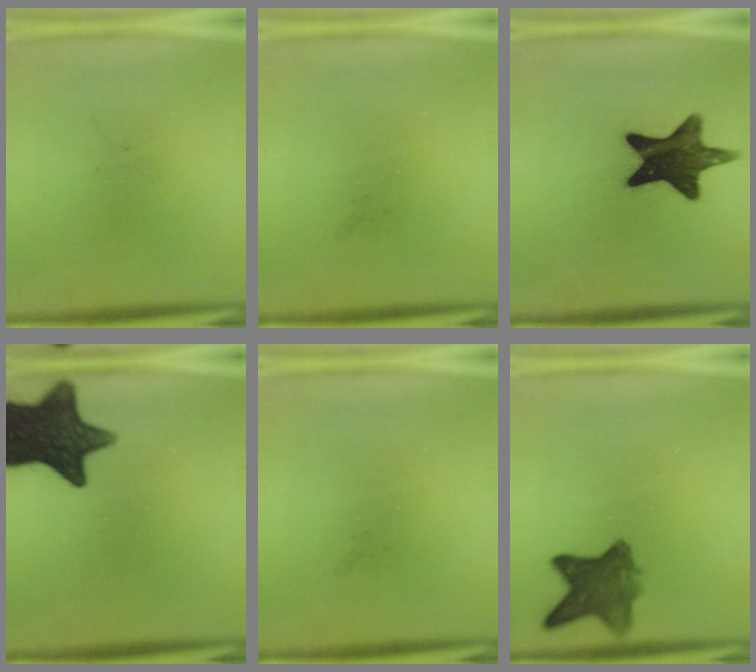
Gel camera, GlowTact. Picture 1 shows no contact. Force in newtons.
{"total": 0.0}
{"total": 15.3}
{"total": 15.4}
{"total": 0.0}
{"total": 7.5}